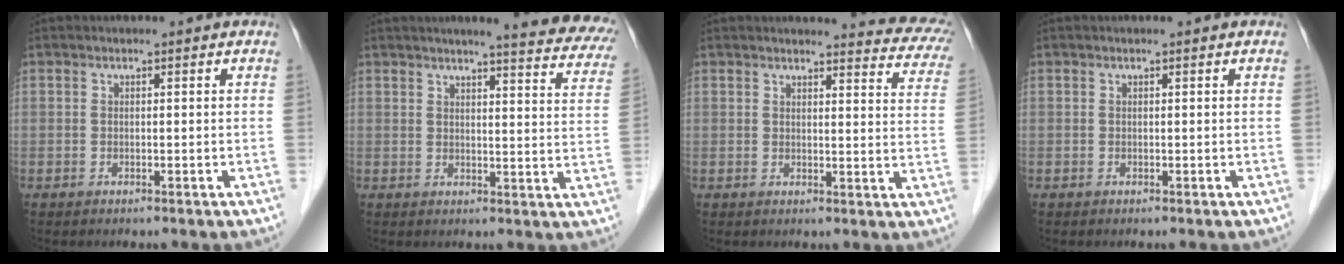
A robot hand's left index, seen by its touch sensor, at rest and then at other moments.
{"total": 15.6, "force": [13.7, 1.6, 7.2], "torque": [-0.070, -0.040, 0.138]}
{"total": 11.1, "force": [10.4, 2.0, 3.3], "torque": [-0.008, -0.048, 0.082]}
{"total": 0.0}